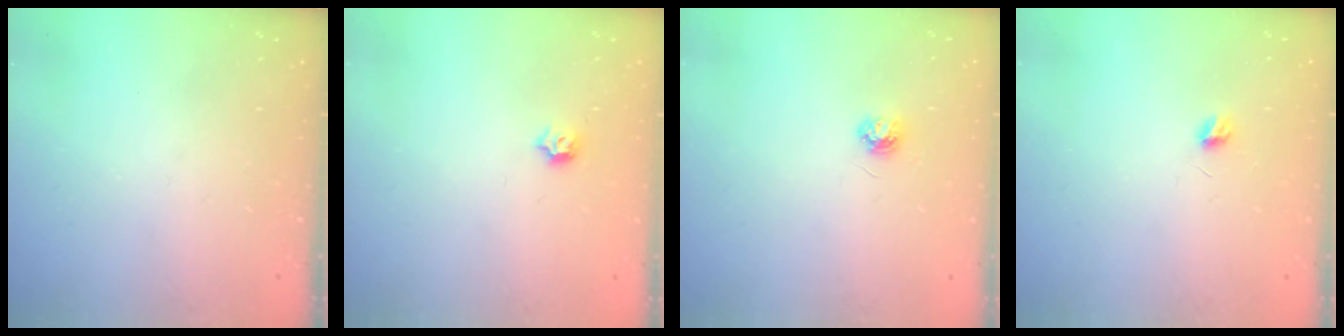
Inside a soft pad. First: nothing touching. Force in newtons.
{"total": 3.7, "press": 3.6, "slide": 0.6}
{"total": 3.9, "press": 3.9, "slide": 0.4}
{"total": 3.9, "press": 3.9, "slide": 0.3}